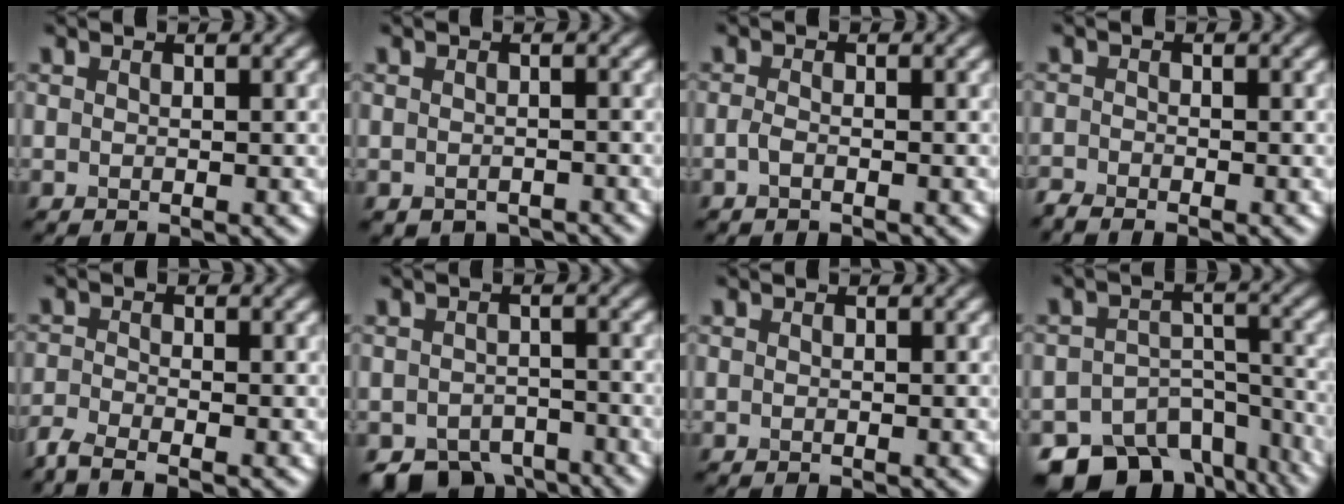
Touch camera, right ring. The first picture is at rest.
{"total": 1.9, "force": [-1.6, 0.9, 0.5], "torque": [-0.004, -0.008, -0.022]}
{"total": 1.0, "force": [-0.6, 0.3, 0.7], "torque": [-0.017, 0.000, -0.013]}
{"total": 1.5, "force": [-1.5, 0.2, 0.3], "torque": [-0.006, -0.007, -0.037]}
{"total": 2.6, "force": [-2.2, 0.5, 1.3], "torque": [-0.031, -0.011, -0.056]}
{"total": 5.2, "force": [-3.8, 2.8, 2.0], "torque": [-0.020, -0.012, -0.062]}
{"total": 0.0}
{"total": 12.4, "force": [-9.3, 6.7, 4.7], "torque": [-0.066, -0.014, -0.127]}